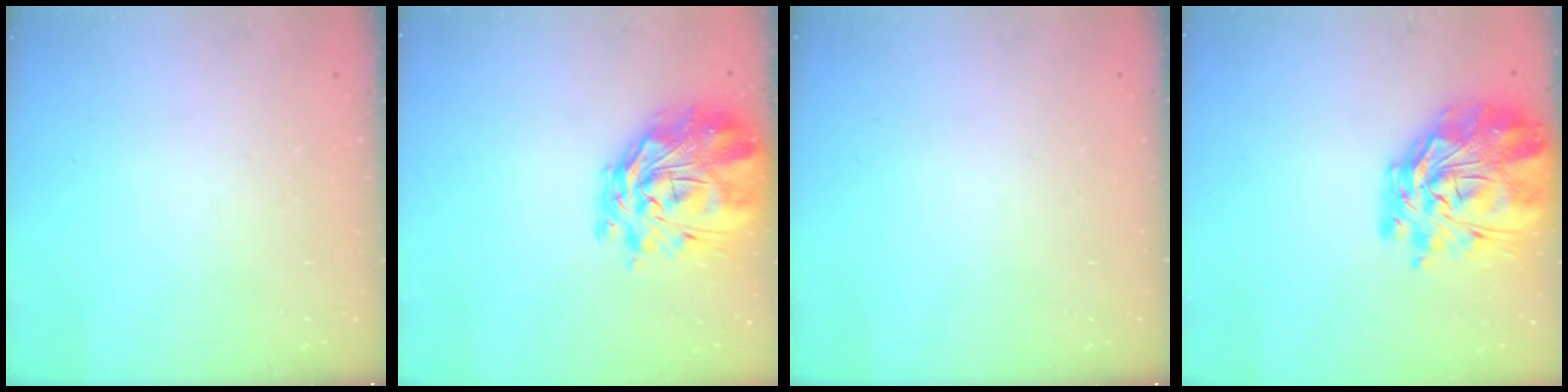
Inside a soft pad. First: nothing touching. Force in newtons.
{"total": 4.5, "press": 4.0, "slide": 2.1}
{"total": 0.0}
{"total": 10.1, "press": 9.4, "slide": 3.7}